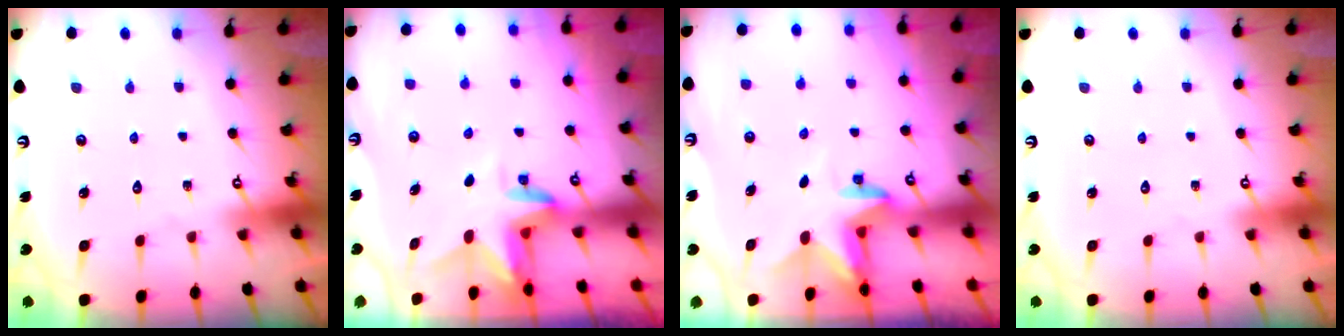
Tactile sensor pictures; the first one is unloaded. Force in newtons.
{"total": 2.9, "press": 2.9, "slide": 0.2}
{"total": 2.4, "press": 2.4, "slide": 0.4}
{"total": 0.0}